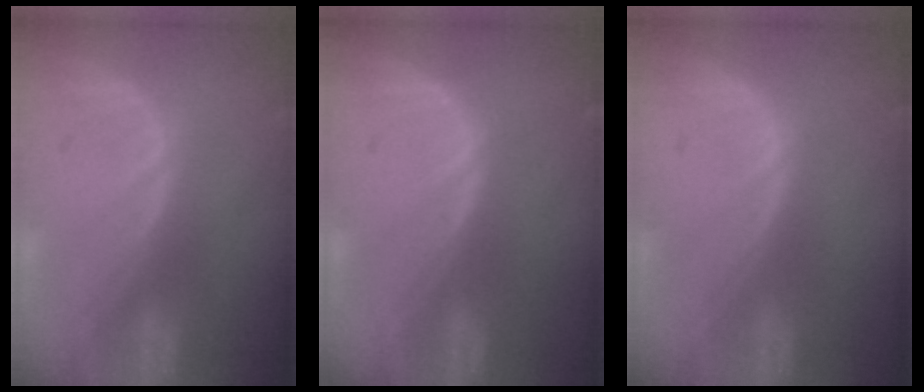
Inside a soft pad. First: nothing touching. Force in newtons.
{"total": 0.0}
{"total": 0.0}